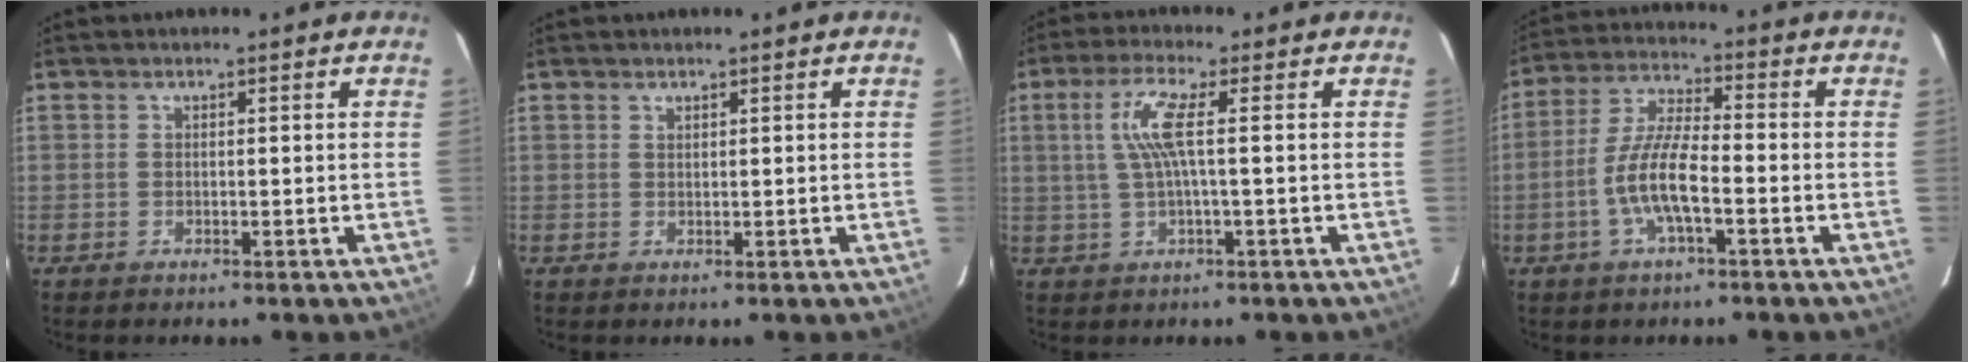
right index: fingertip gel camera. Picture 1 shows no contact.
{"total": 0.5, "force": [0.5, 0.2, 0.1], "torque": [-0.001, 0.001, 0.010]}
{"total": 6.2, "force": [0.7, 0.0, 6.1], "torque": [-0.123, 0.002, 0.021]}
{"total": 9.4, "force": [-3.3, 2.2, 8.5], "torque": [-0.178, 0.003, -0.064]}